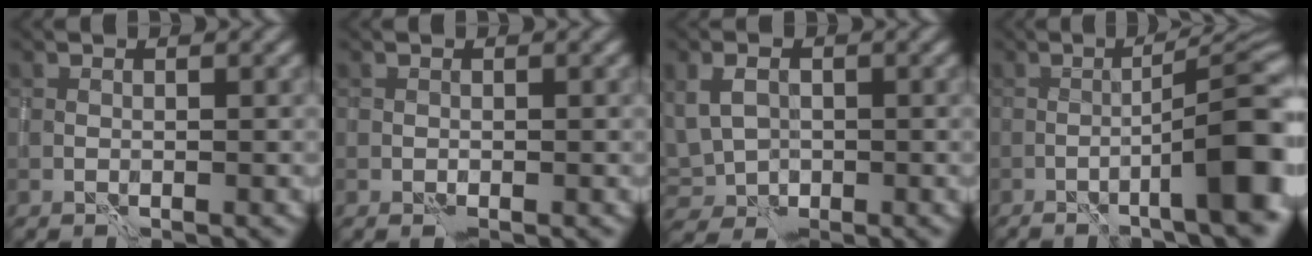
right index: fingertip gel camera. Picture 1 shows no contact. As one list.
[{"total": 0.0}, {"total": 4.0, "force": [0.3, 3.3, 2.3], "torque": [-0.046, -0.003, 0.017]}, {"total": 10.8, "force": [-4.0, 1.5, 9.9], "torque": [-0.129, 0.017, -0.054]}]